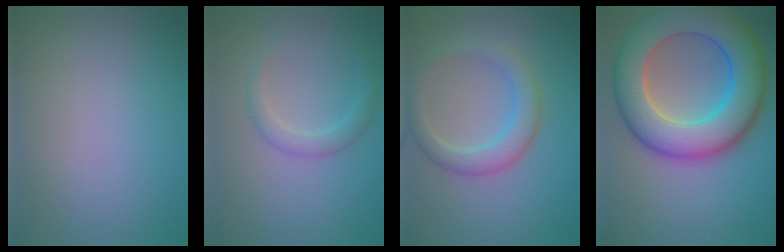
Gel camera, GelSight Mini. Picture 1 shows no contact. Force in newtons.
{"total": 1.8, "press": 1.8, "slide": 0.1}
{"total": 3.7, "press": 3.7, "slide": 0.2}
{"total": 11.9, "press": 11.9, "slide": 0.3}